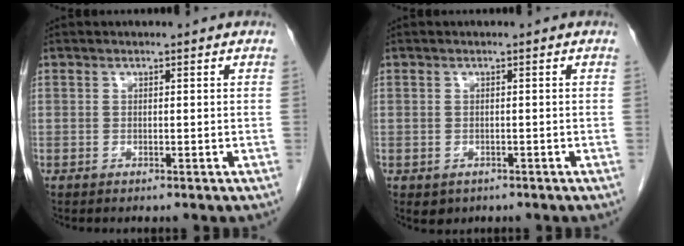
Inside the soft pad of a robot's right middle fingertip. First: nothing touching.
{"total": 1.8, "force": [-0.9, 1.5, 0.6], "torque": [-0.009, 0.000, -0.003]}